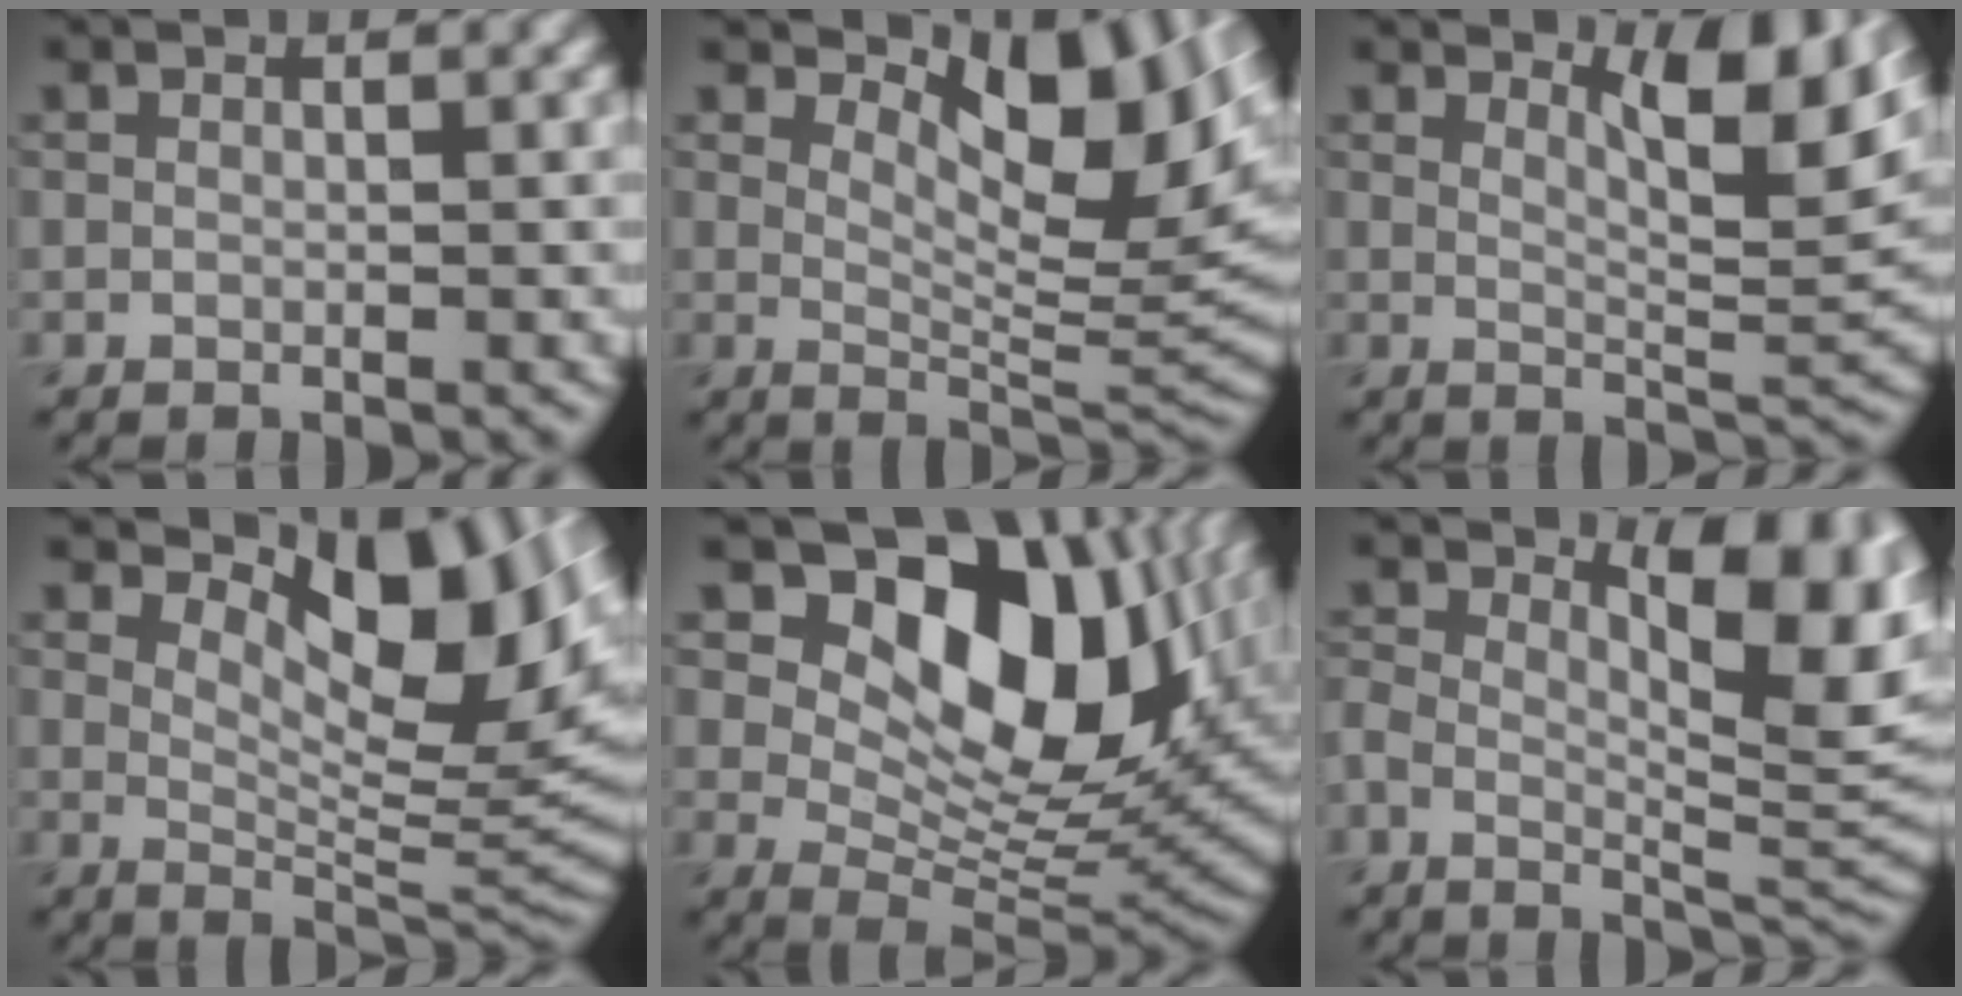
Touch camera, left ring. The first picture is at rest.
{"total": 9.4, "force": [3.9, 4.0, 7.6], "torque": [-0.110, -0.007, 0.067]}
{"total": 6.1, "force": [3.4, 1.5, 4.8], "torque": [-0.071, -0.003, 0.056]}
{"total": 10.5, "force": [4.3, 4.5, 8.5], "torque": [-0.124, -0.004, 0.075]}
{"total": 13.7, "force": [5.4, 8.1, 9.6], "torque": [-0.141, -0.003, 0.094]}
{"total": 9.5, "force": [1.7, 4.2, 8.4], "torque": [-0.133, -0.005, 0.027]}